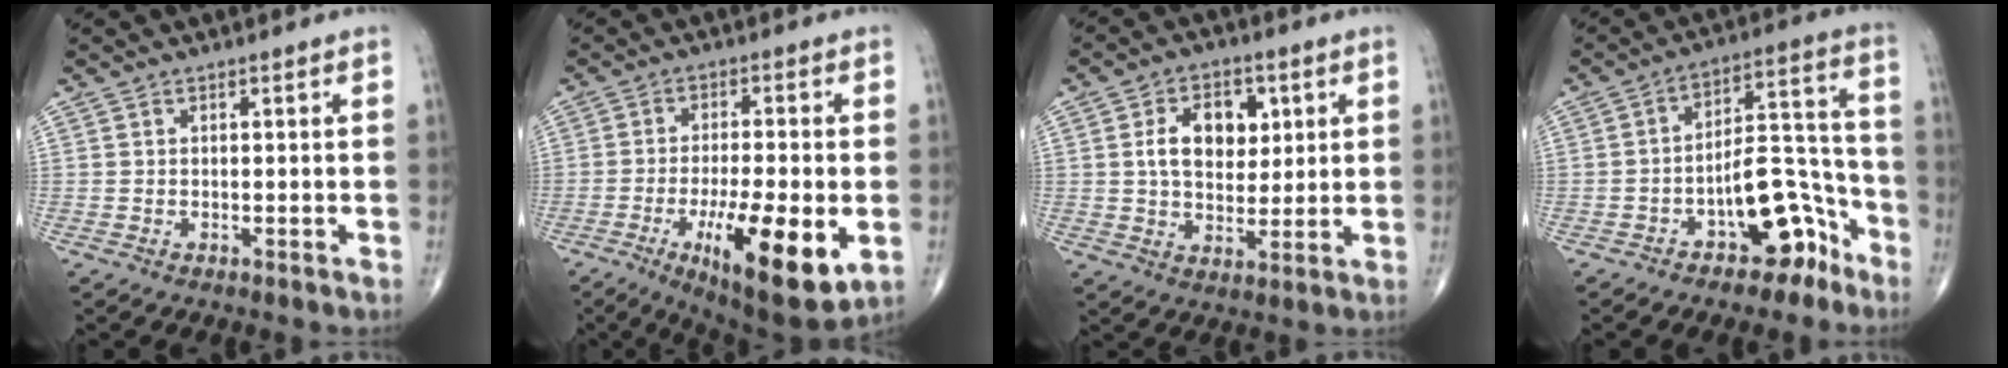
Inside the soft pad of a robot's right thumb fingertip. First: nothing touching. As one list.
[{"total": 16.9, "force": [-5.0, 4.8, 15.4], "torque": [-0.234, -0.010, -0.068]}, {"total": 10.6, "force": [2.6, 7.1, 7.5], "torque": [-0.089, -0.004, 0.046]}, {"total": 11.7, "force": [-6.2, 5.9, 8.0], "torque": [-0.099, 0.073, -0.093]}]